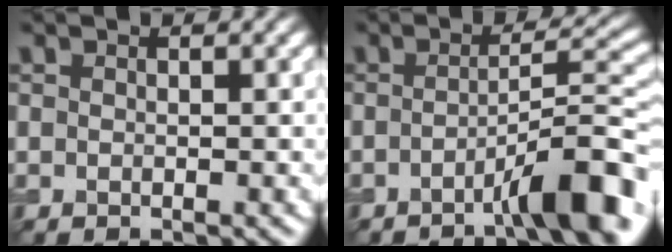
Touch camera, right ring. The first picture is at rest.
{"total": 6.3, "force": [-3.2, 0.9, 5.3], "torque": [-0.068, 0.019, -0.058]}